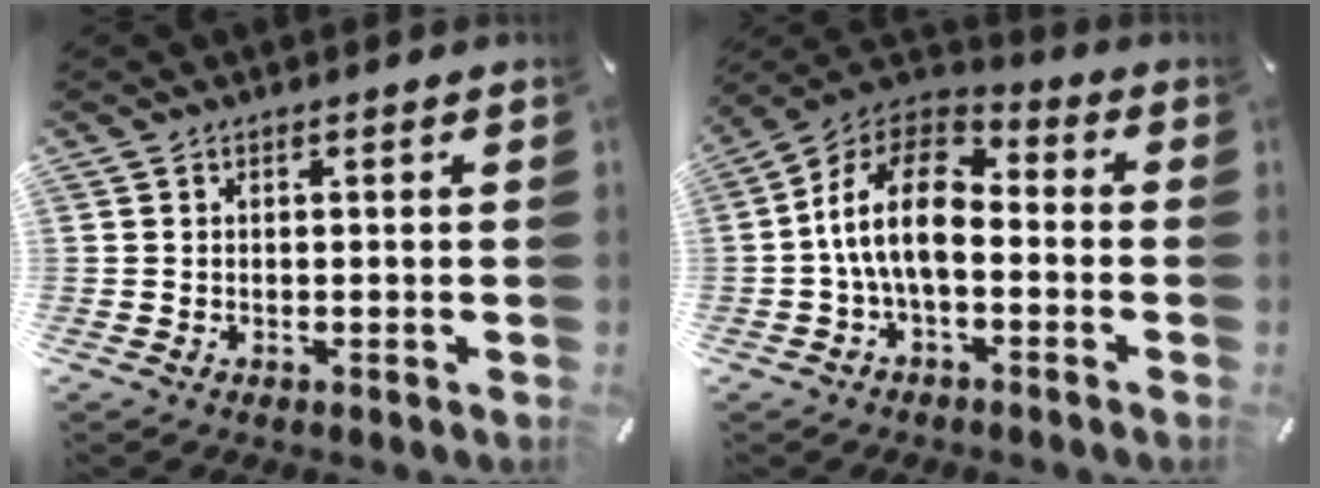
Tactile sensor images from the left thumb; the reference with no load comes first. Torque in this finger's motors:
{"motor_torque": [0.12, 1.95, 1.06, -0.57, 0.46]}